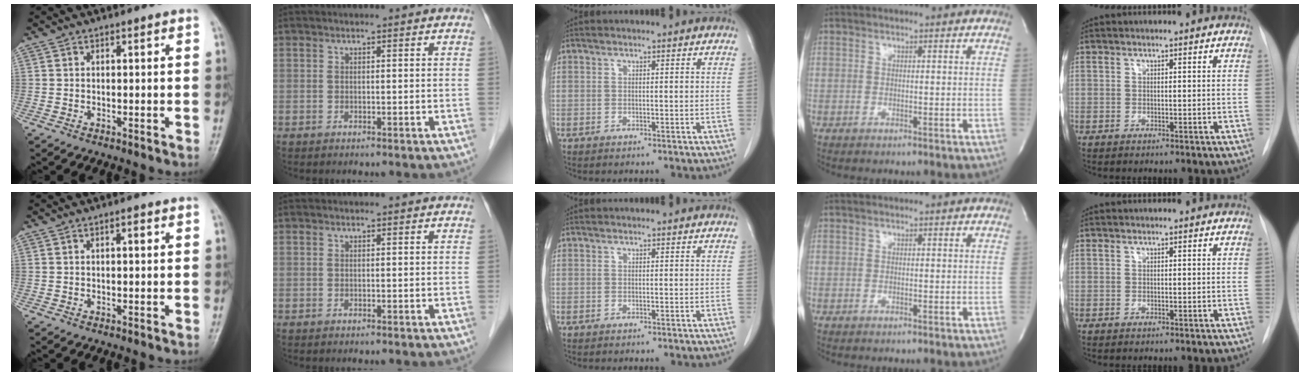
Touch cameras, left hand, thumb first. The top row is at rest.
{"thumb": {"total": 1.5, "force": [0.5, 0.5, 1.3], "torque": [-0.019, 0.002, 0.006]}}